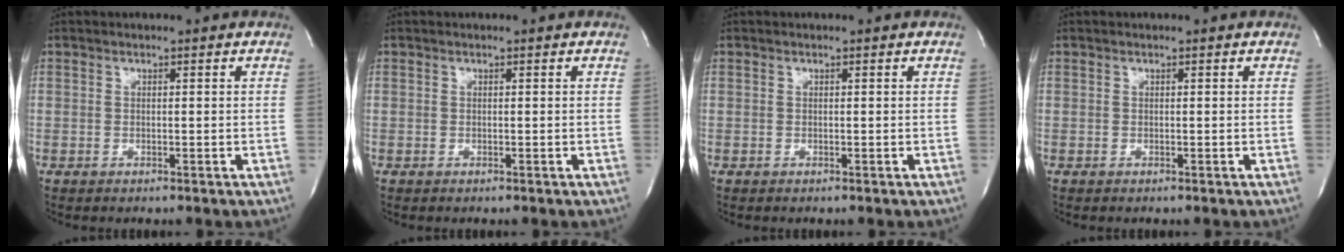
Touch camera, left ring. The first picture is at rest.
{"total": 0.0}
{"total": 0.0}
{"total": 0.0}